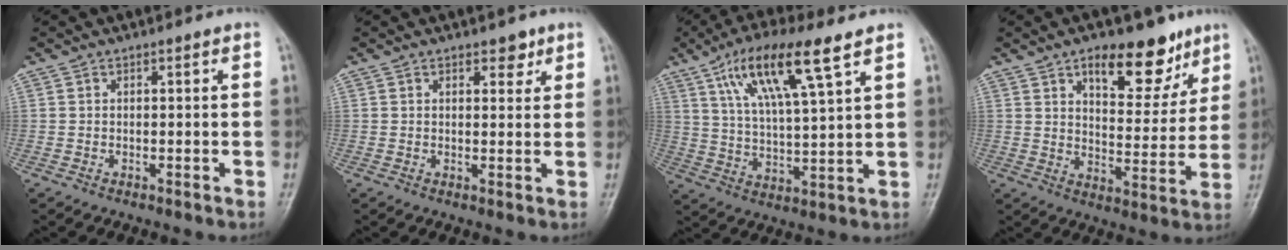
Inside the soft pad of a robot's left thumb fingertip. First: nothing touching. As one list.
[{"total": 2.5, "force": [1.7, 1.3, 1.3], "torque": [-0.003, -0.009, 0.023]}, {"total": 14.3, "force": [7.6, 3.0, 11.8], "torque": [-0.216, -0.019, 0.144]}, {"total": 13.7, "force": [8.6, 6.4, 8.6], "torque": [-0.074, -0.049, 0.128]}]